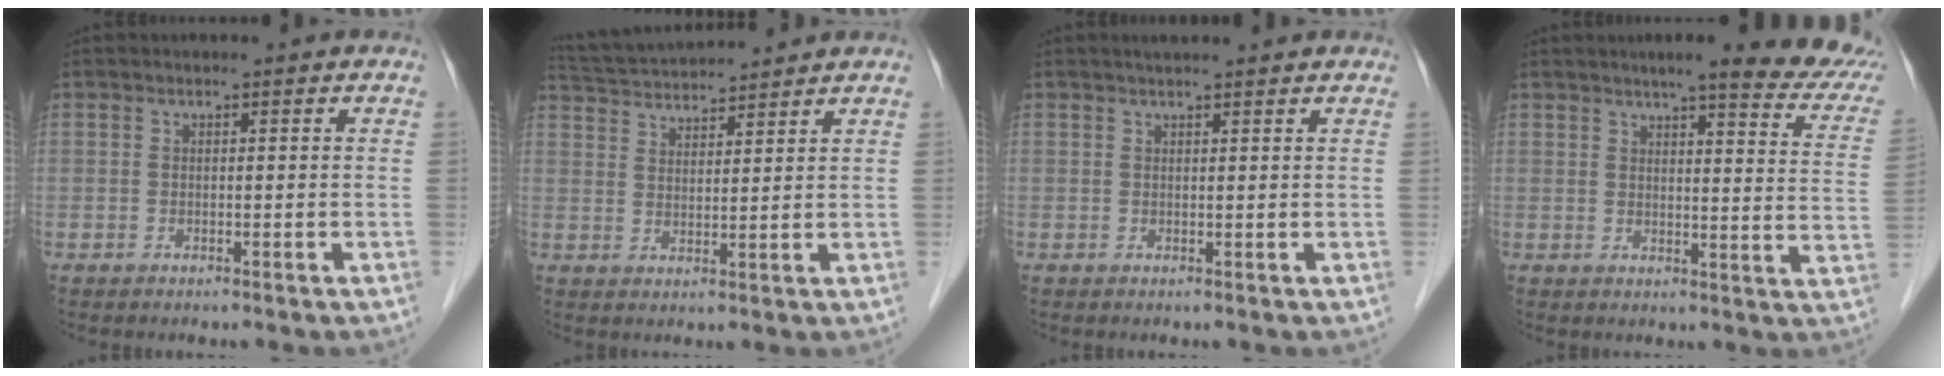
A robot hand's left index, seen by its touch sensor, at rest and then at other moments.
{"total": 9.2, "force": [8.9, 0.0, 2.2], "torque": [-0.052, 0.030, 0.152]}
{"total": 4.0, "force": [3.5, 0.1, 1.9], "torque": [-0.026, 0.022, 0.046]}
{"total": 17.0, "force": [14.1, 2.0, 9.3], "torque": [-0.100, -0.015, 0.150]}